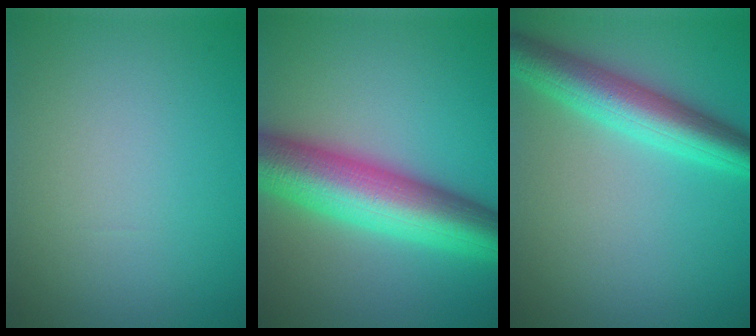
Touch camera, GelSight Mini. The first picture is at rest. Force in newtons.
{"total": 10.6, "press": 10.6, "slide": 0.1}
{"total": 6.2, "press": 6.2, "slide": 0.1}